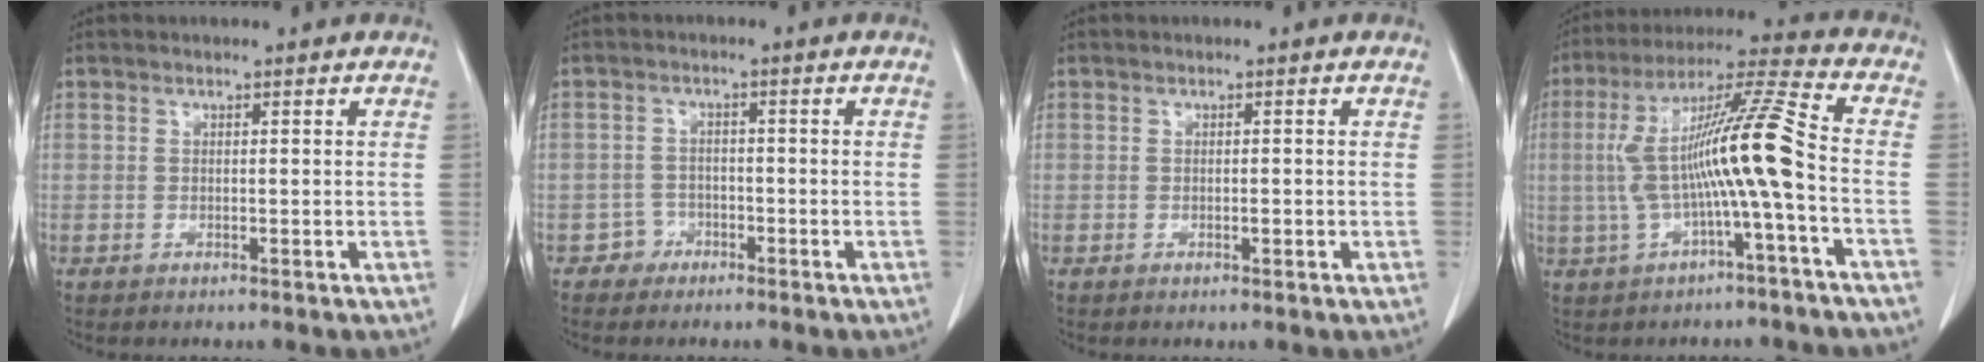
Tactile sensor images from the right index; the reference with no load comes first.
{"total": 2.4, "force": [-1.6, 1.7, -0.4], "torque": [0.013, 0.011, -0.033]}
{"total": 0.6, "force": [-0.1, 0.4, 0.5], "torque": [-0.008, 0.001, -0.001]}
{"total": 13.1, "force": [-1.6, -0.3, 13.0], "torque": [-0.242, 0.027, -0.032]}